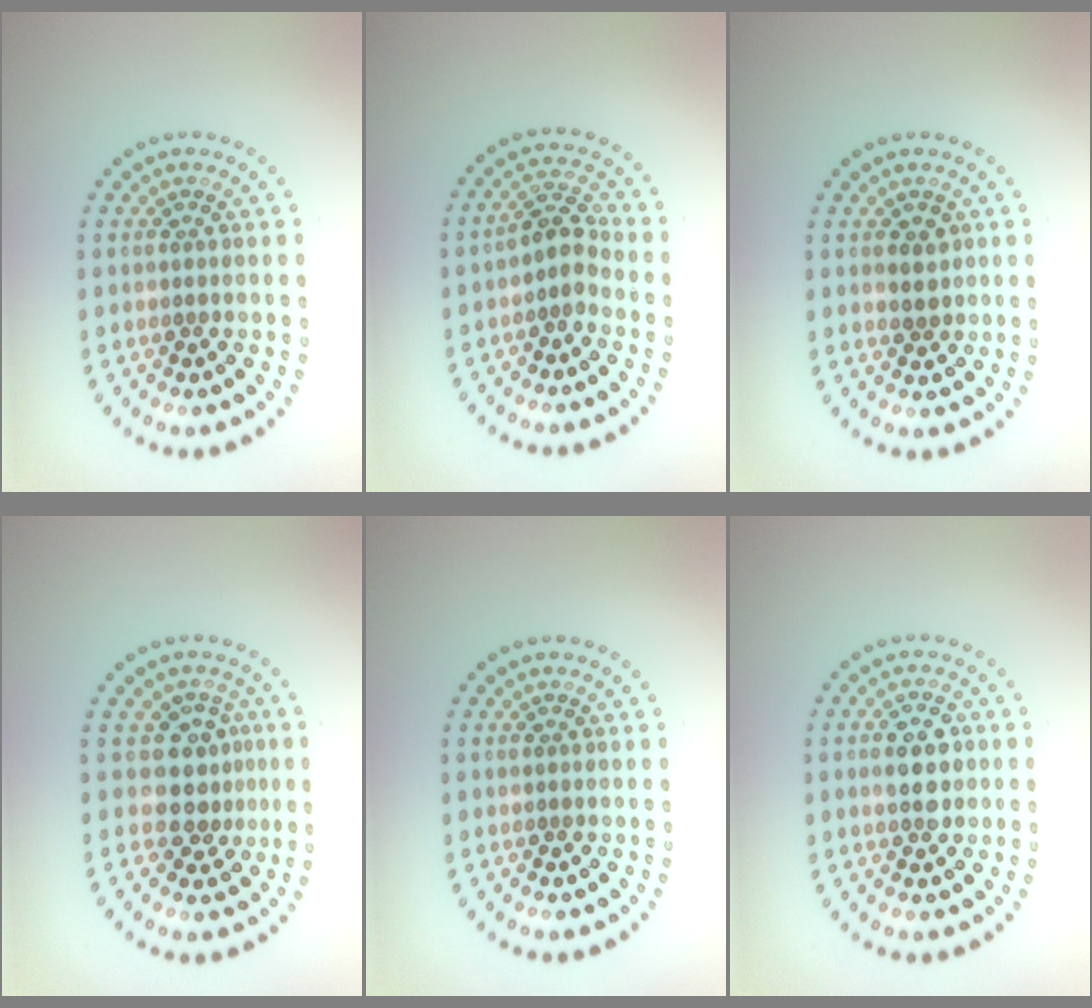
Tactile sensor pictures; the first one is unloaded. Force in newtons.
{"total": 2.4, "press": 2.0, "slide": 1.3}
{"total": 1.6, "press": 1.4, "slide": 0.8}
{"total": 3.0, "press": 2.0, "slide": 2.2}
{"total": 0.0}
{"total": 2.8, "press": 2.8, "slide": 0.1}